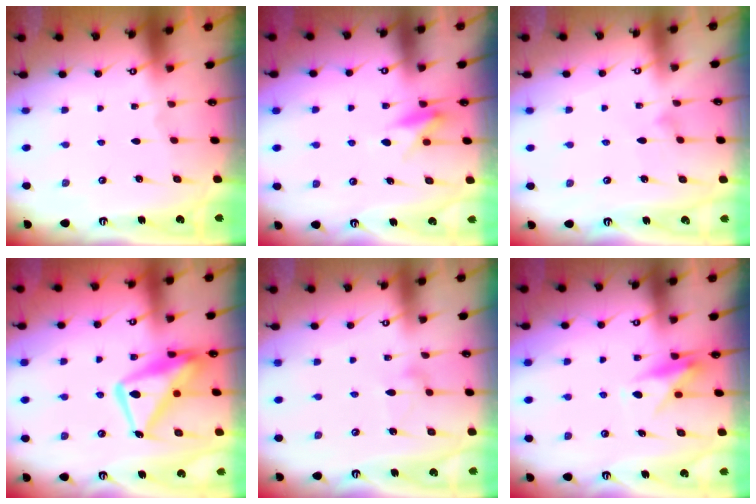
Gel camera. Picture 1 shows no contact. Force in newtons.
{"total": 6.5, "press": 6.5, "slide": 0.6}
{"total": 5.0, "press": 5.0, "slide": 0.3}
{"total": 15.0, "press": 14.9, "slide": 1.6}
{"total": 7.4, "press": 7.4, "slide": 0.4}
{"total": 7.8, "press": 7.8, "slide": 0.5}